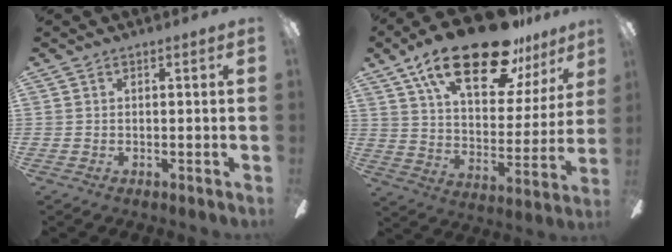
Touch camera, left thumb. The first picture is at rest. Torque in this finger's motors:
{"motor_torque": [0.76, 0.44, 1.68, -1.09, 0.14]}